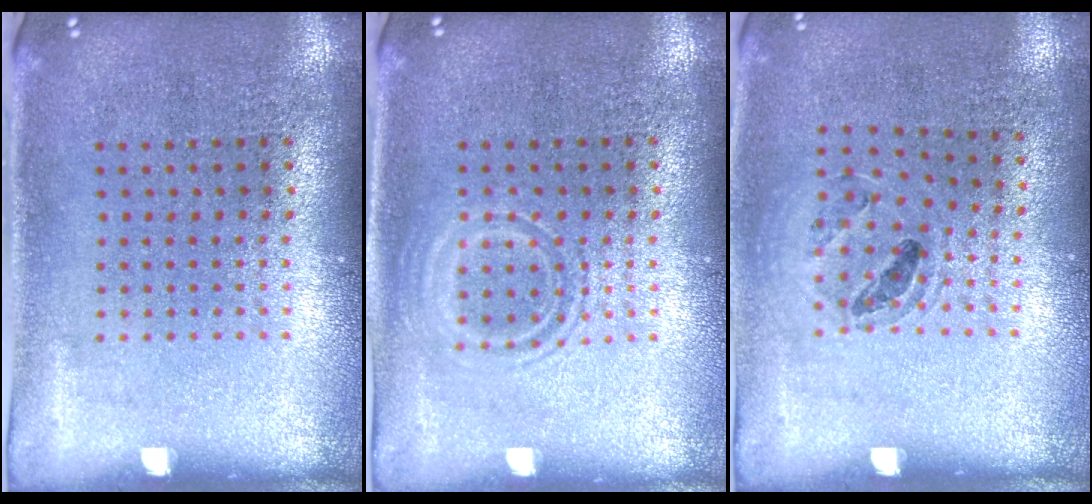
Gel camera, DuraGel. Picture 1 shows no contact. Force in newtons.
{"total": 1.0, "press": 1.0, "slide": 0.2}
{"total": 0.9, "press": 0.9, "slide": 0.1}